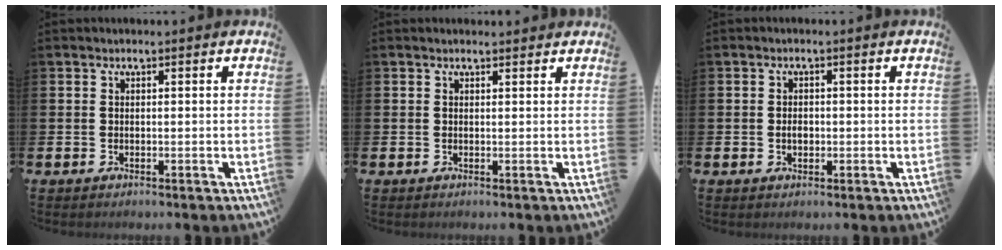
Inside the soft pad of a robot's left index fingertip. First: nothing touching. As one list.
[{"total": 0.7, "force": [0.6, 0.2, 0.2], "torque": [0.004, -0.001, 0.009]}, {"total": 1.6, "force": [-0.2, 1.1, 1.1], "torque": [-0.010, 0.003, -0.007]}]